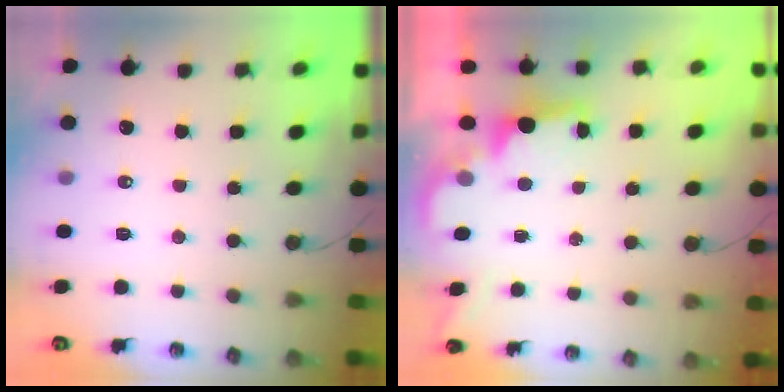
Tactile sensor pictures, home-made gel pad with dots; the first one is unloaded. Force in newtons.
{"total": 2.1, "press": 1.9, "slide": 0.8}